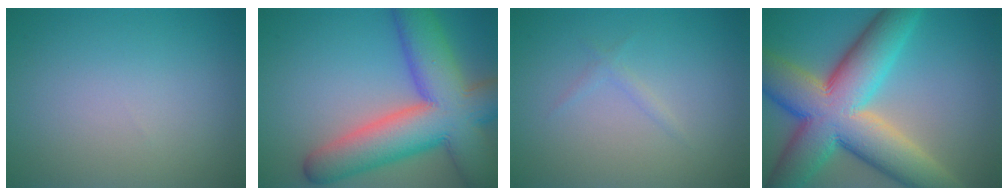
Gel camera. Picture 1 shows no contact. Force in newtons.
{"total": 12.8, "press": 12.8, "slide": 0.6}
{"total": 0.8, "press": 0.8, "slide": 0.1}
{"total": 14.1, "press": 14.1, "slide": 0.6}